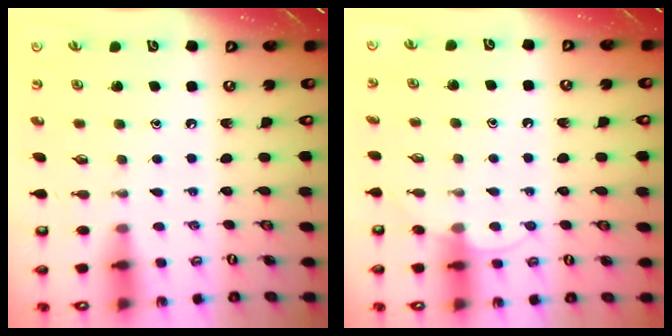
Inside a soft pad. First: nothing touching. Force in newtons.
{"total": 6.1, "press": 6.1, "slide": 0.6}